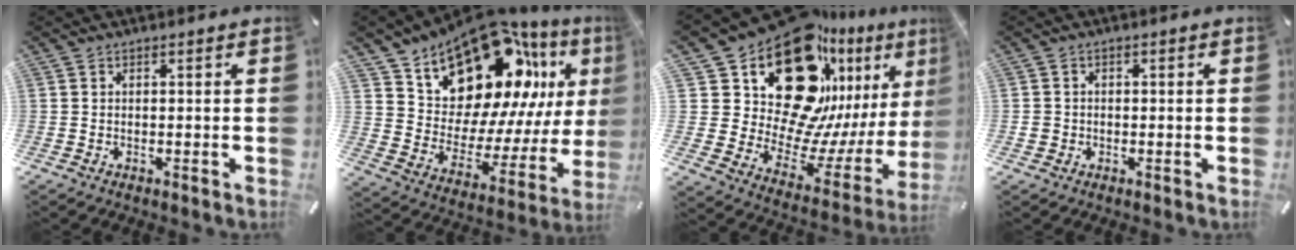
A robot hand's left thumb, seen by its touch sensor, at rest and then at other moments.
{"total": 20.5, "force": [15.1, 11.0, 8.5], "torque": [-0.118, -0.117, 0.268]}
{"total": 25.1, "force": [14.8, 14.2, 14.4], "torque": [-0.211, -0.147, 0.282]}
{"total": 2.2, "force": [-0.4, 2.1, 0.5], "torque": [-0.009, 0.005, -0.009]}